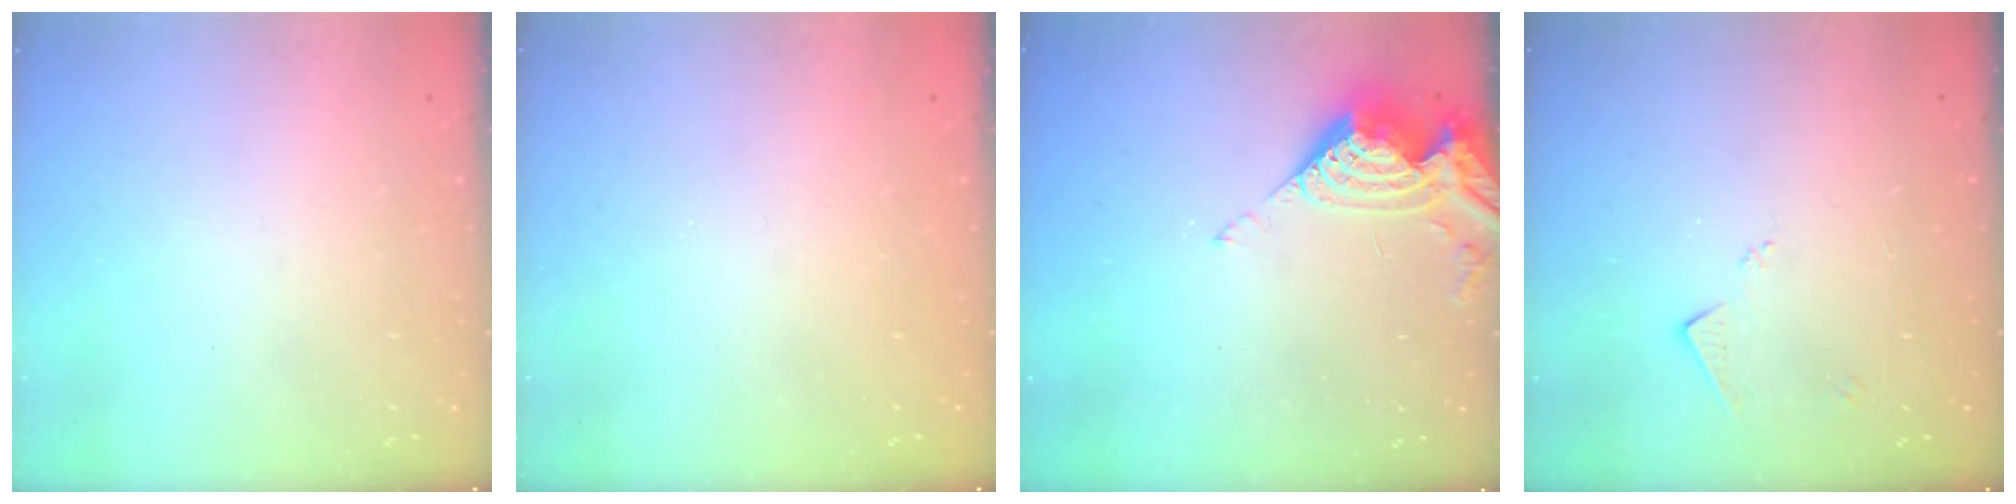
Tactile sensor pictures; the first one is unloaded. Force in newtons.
{"total": 0.8, "press": 0.8, "slide": 0.3}
{"total": 8.9, "press": 8.8, "slide": 1.0}
{"total": 5.0, "press": 4.9, "slide": 0.7}